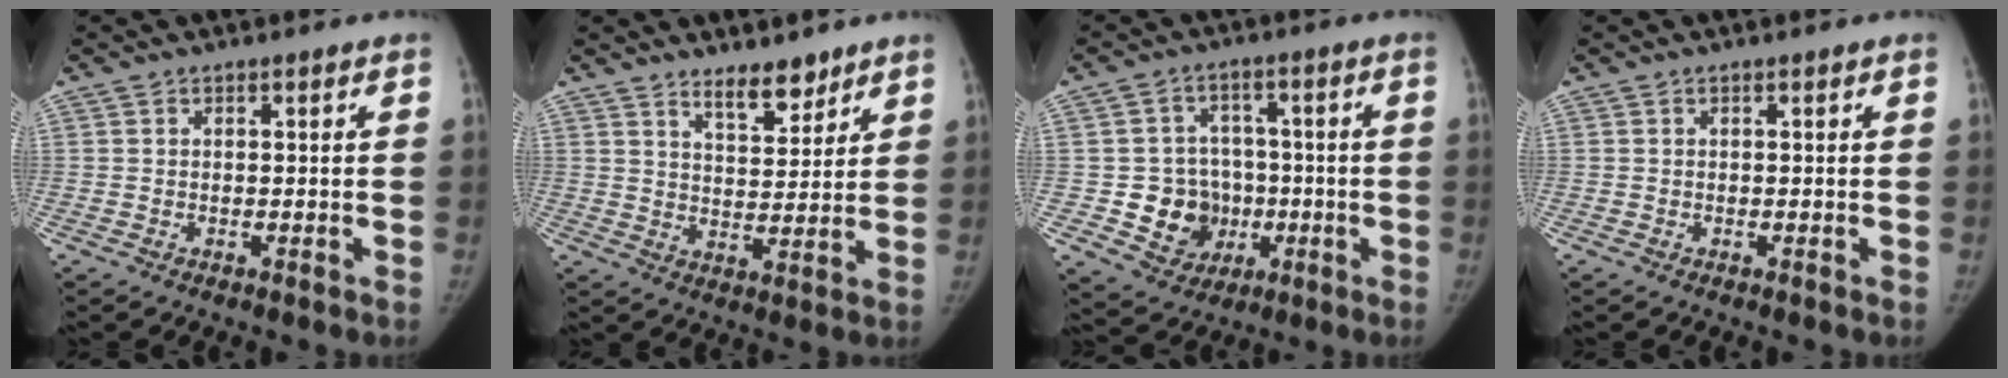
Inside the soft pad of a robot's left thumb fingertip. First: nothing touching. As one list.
[{"total": 6.7, "force": [5.3, 2.6, 3.2], "torque": [-0.026, -0.042, 0.087]}, {"total": 10.3, "force": [-1.9, 9.3, 4.0], "torque": [-0.015, 0.014, -0.021]}, {"total": 0.0}]